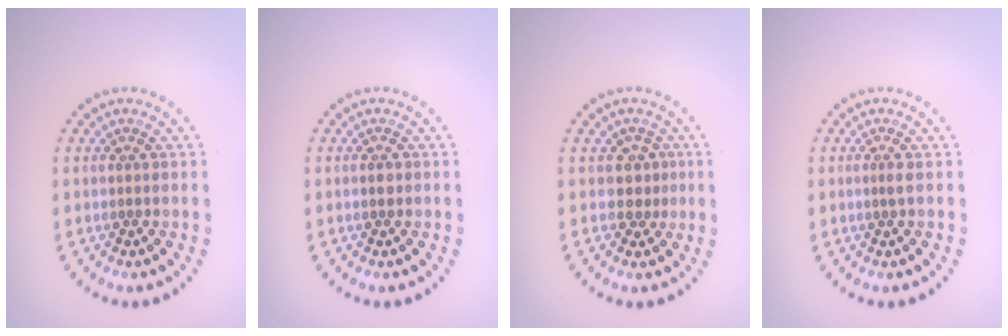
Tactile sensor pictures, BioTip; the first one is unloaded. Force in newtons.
{"total": 0.6, "press": 0.6, "slide": 0.3}
{"total": 1.7, "press": 1.4, "slide": 1.1}
{"total": 0.7, "press": 0.4, "slide": 0.6}